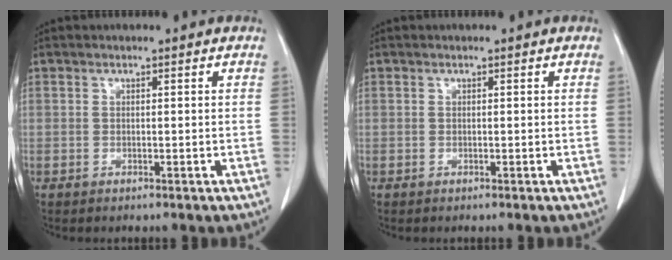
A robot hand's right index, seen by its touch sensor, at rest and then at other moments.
{"total": 0.0}